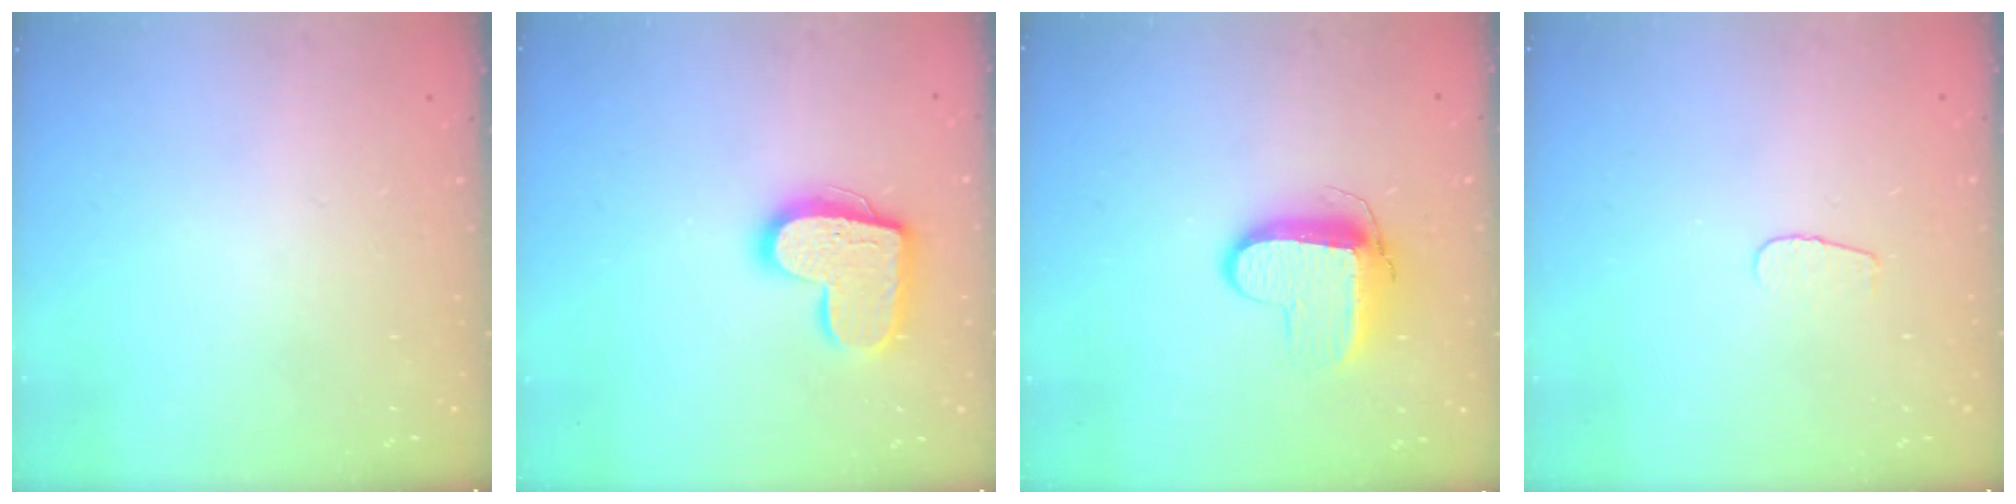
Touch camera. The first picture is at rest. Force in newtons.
{"total": 16.4, "press": 16.4, "slide": 1.2}
{"total": 9.5, "press": 9.5, "slide": 0.8}
{"total": 3.1, "press": 3.1, "slide": 0.3}